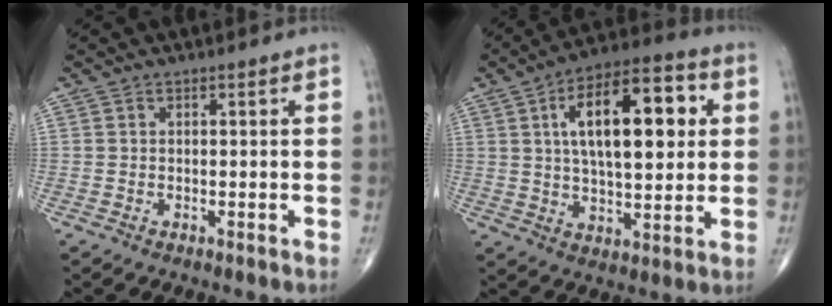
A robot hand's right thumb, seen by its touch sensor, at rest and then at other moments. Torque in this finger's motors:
{"motor_torque": [1.19, 3.46, 1.83, 0.46, 0.33]}